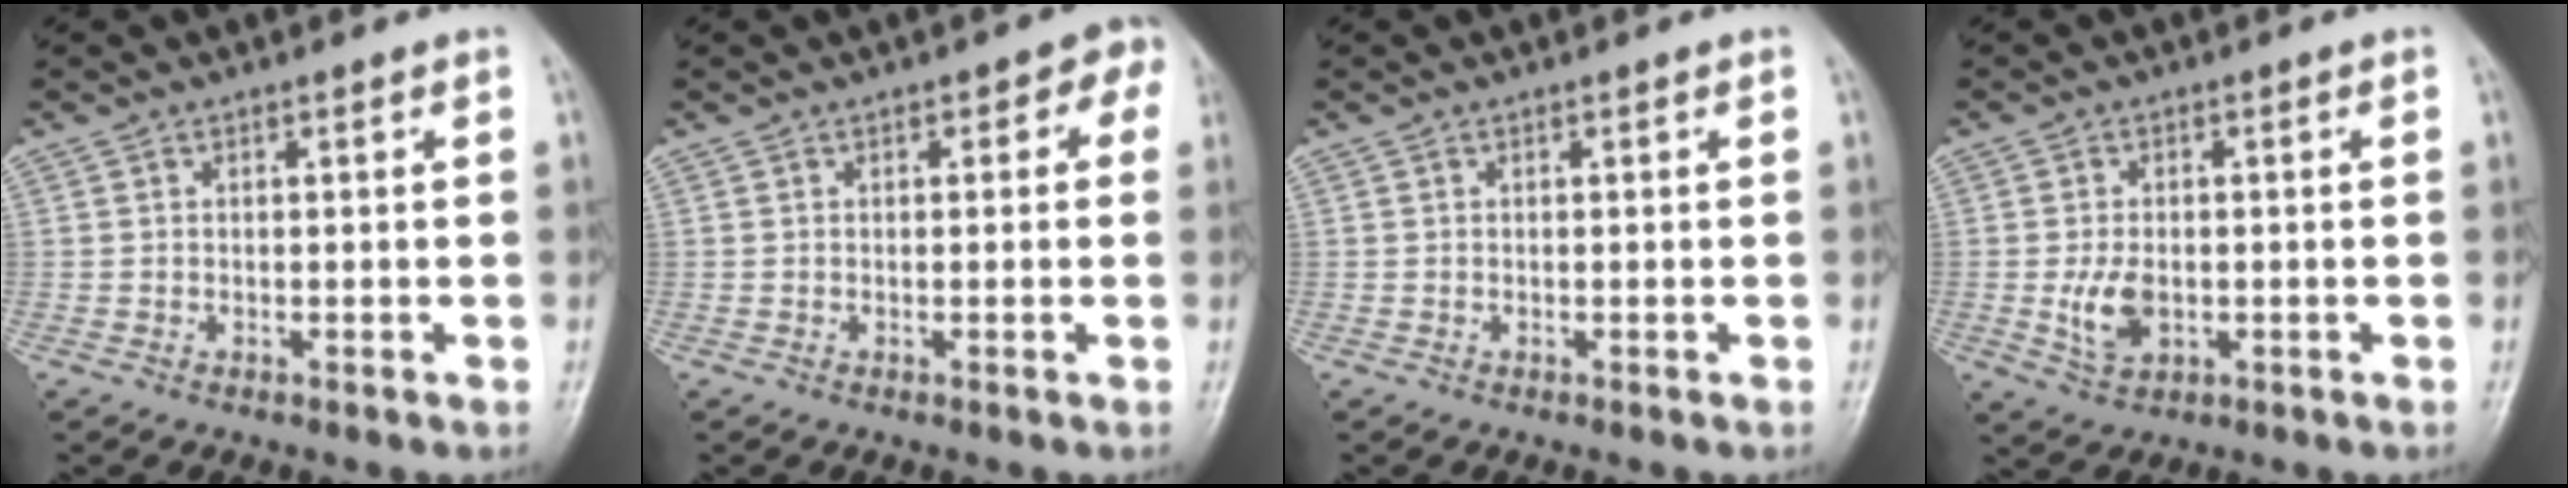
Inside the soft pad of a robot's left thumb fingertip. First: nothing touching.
{"total": 4.1, "force": [1.2, 2.1, 3.3], "torque": [-0.016, 0.006, 0.004]}
{"total": 0.0}
{"total": 5.6, "force": [-0.9, 3.5, 4.2], "torque": [-0.075, 0.001, -0.011]}